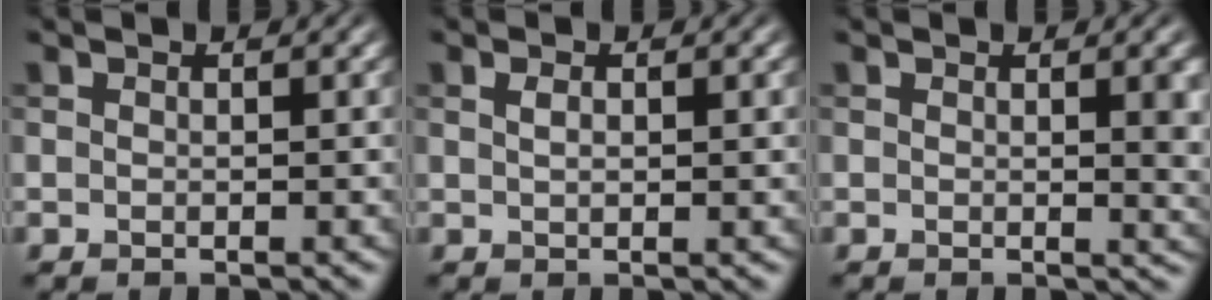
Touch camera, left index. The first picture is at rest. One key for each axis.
{"total": 1.4, "fx": 0.4, "fy": 0.6, "fz": 1.2, "tx": -0.020, "ty": -0.001, "tz": 0.009}
{"total": 3.2, "fx": 0.6, "fy": 1.0, "fz": 3.0, "tx": -0.028, "ty": 0.000, "tz": 0.008}